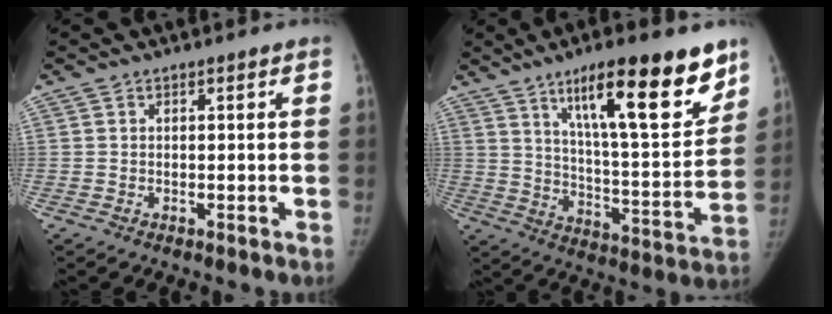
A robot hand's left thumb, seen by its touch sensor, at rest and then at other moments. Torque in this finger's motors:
{"motor_torque": [0.48, 0.58, 1.39, -1.38, 0.12]}